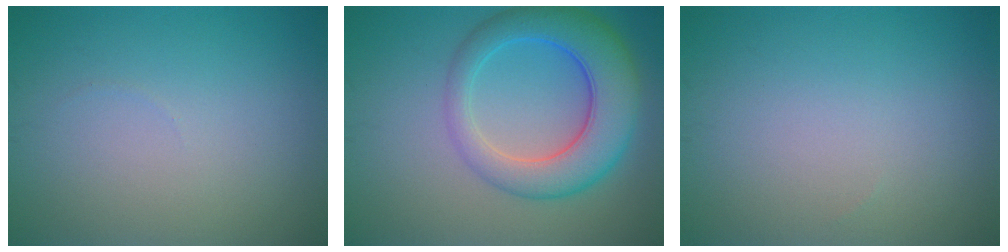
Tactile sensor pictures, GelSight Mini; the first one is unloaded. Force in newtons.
{"total": 7.5, "press": 7.5, "slide": 0.2}
{"total": 0.0}